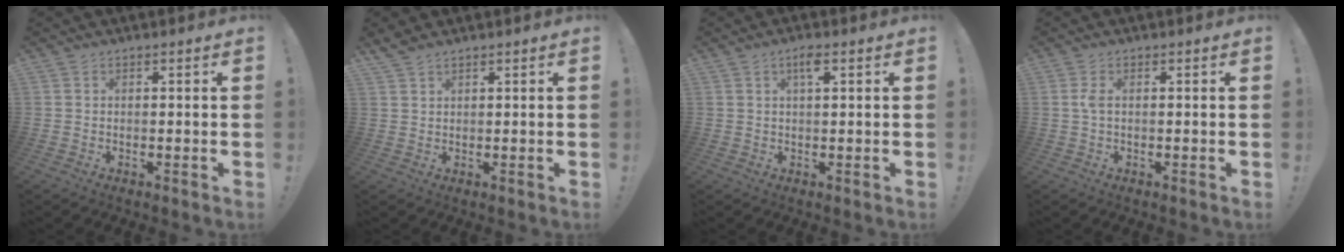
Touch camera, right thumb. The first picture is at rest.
{"total": 2.2, "force": [1.9, 0.5, 0.9], "torque": [-0.016, -0.011, 0.036]}
{"total": 3.0, "force": [1.4, 0.6, 2.6], "torque": [-0.038, 0.001, 0.017]}
{"total": 2.2, "force": [0.1, 0.7, 2.1], "torque": [-0.041, 0.004, 0.001]}